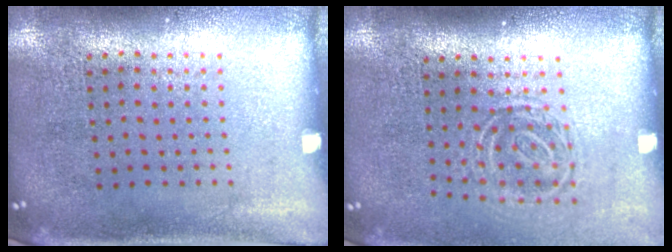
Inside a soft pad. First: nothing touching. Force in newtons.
{"total": 1.6, "press": 1.1, "slide": 1.2}